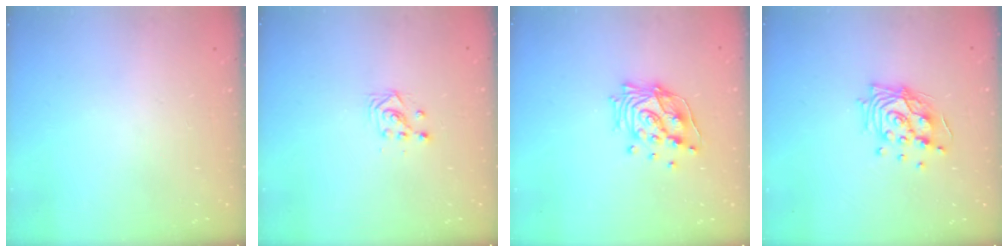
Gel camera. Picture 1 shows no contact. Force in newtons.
{"total": 3.0, "press": 3.0, "slide": 0.1}
{"total": 14.4, "press": 14.3, "slide": 1.7}
{"total": 14.4, "press": 13.6, "slide": 4.7}